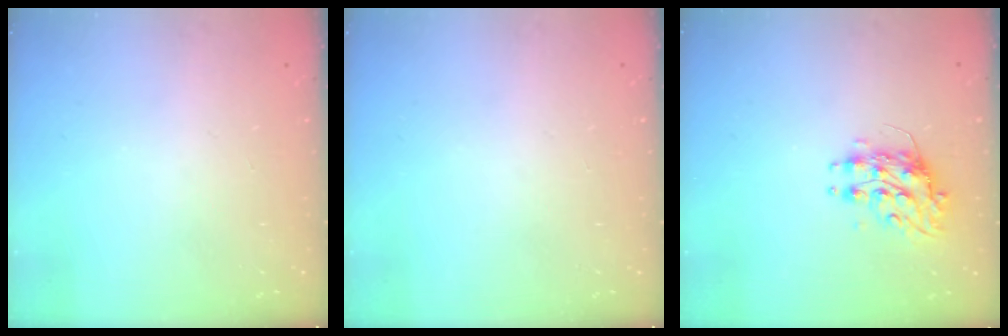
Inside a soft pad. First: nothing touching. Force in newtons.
{"total": 0.0}
{"total": 8.1, "press": 8.1, "slide": 0.2}